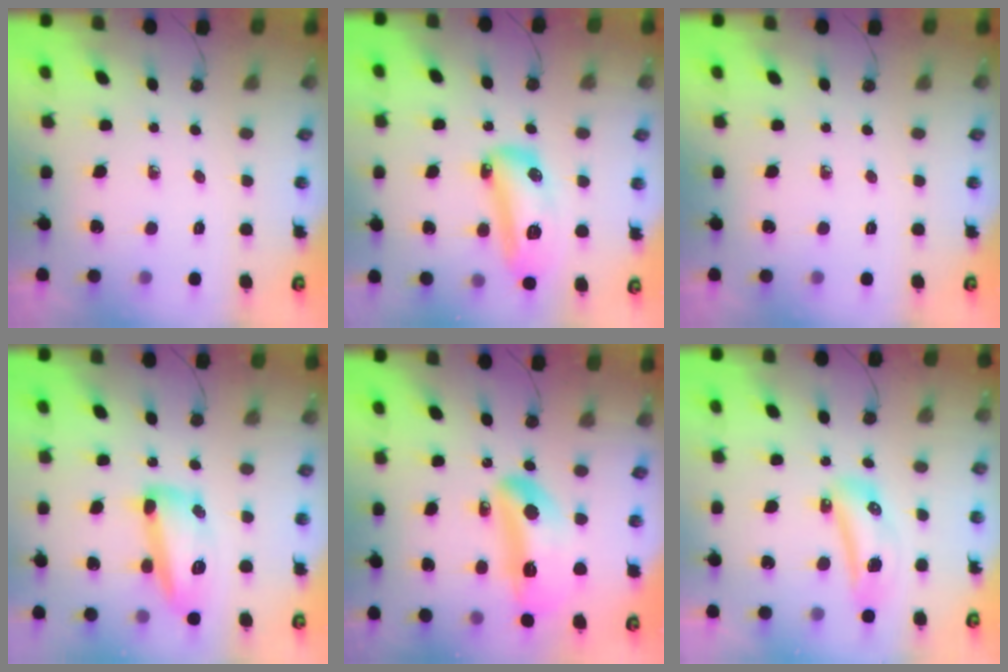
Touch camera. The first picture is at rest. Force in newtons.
{"total": 13.8, "press": 13.7, "slide": 1.4}
{"total": 0.0}
{"total": 14.1, "press": 14.0, "slide": 1.2}
{"total": 14.9, "press": 14.8, "slide": 1.7}
{"total": 9.6, "press": 9.5, "slide": 1.2}